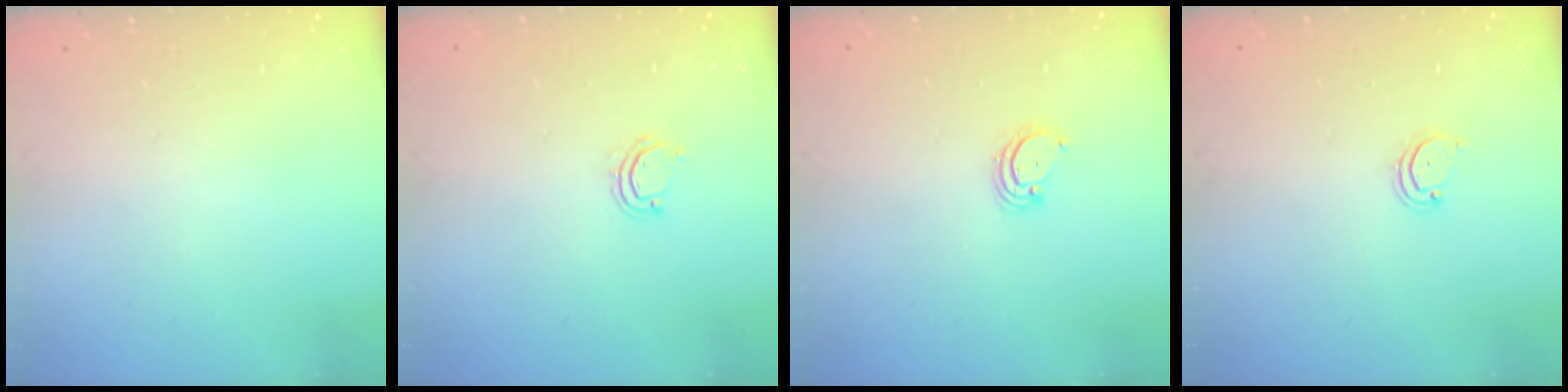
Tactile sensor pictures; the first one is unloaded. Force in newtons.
{"total": 3.7, "press": 3.7, "slide": 0.3}
{"total": 2.8, "press": 2.8, "slide": 0.2}
{"total": 2.5, "press": 2.5, "slide": 0.2}